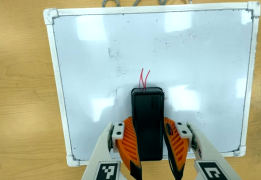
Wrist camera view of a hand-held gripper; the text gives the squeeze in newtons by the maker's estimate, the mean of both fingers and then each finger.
{"total": 8.8, "left": 7.3, "right": 10.3}